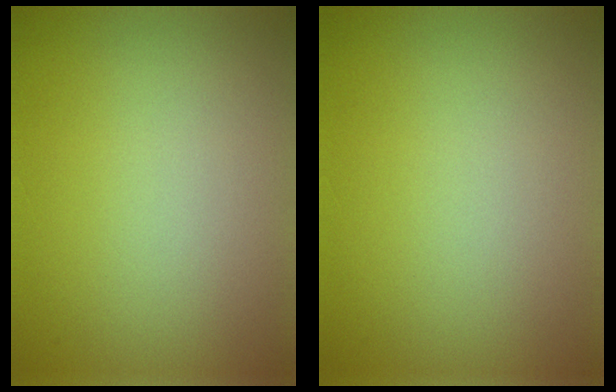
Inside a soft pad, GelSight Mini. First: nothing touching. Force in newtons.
{"total": 0.0}